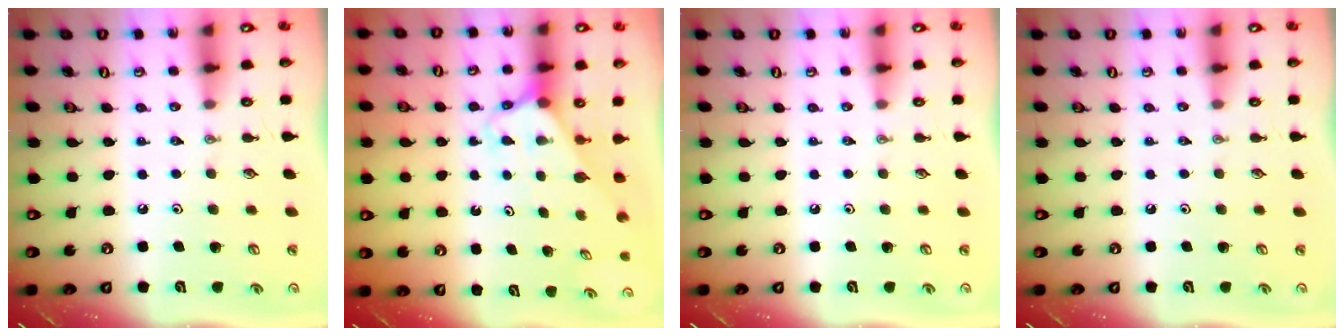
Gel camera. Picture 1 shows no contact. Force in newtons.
{"total": 2.6, "press": 2.6, "slide": 0.1}
{"total": 0.0}
{"total": 0.0}